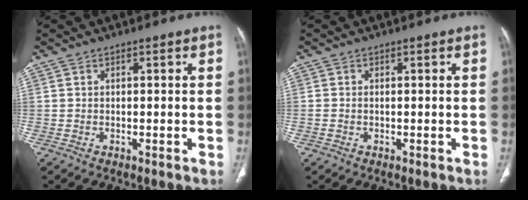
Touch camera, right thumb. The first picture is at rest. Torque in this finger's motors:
{"motor_torque": [-0.23, -0.17, -0.33, 0.18, 0.00]}